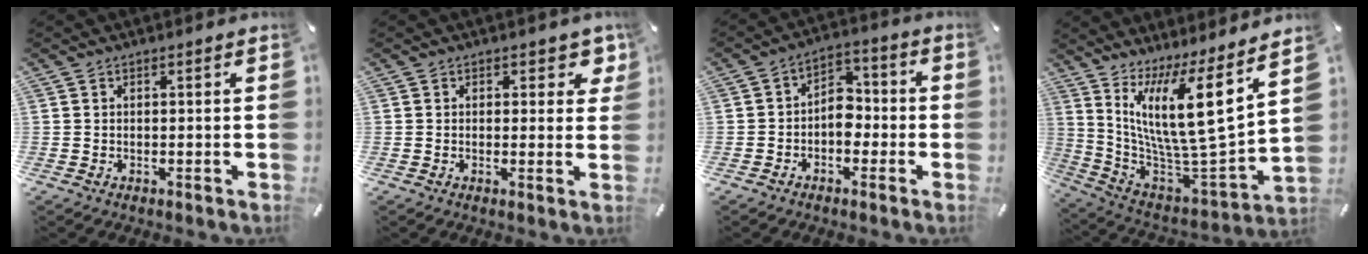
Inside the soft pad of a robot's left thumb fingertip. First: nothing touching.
{"total": 3.9, "force": [2.1, 2.3, 2.4], "torque": [-0.006, -0.013, 0.027]}
{"total": 6.7, "force": [-2.2, 5.1, 3.9], "torque": [-0.053, 0.017, -0.041]}
{"total": 19.3, "force": [9.4, 4.0, 16.4], "torque": [-0.306, -0.095, 0.148]}